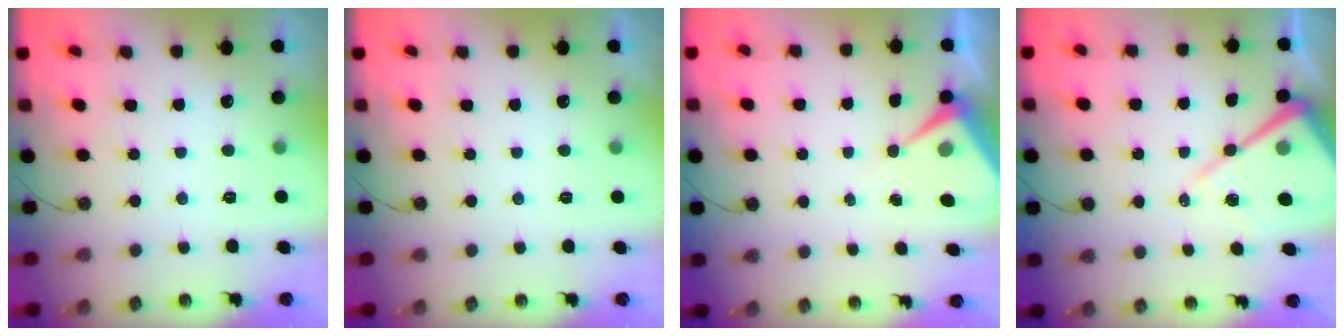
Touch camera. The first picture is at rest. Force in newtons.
{"total": 2.2, "press": 2.2, "slide": 0.4}
{"total": 6.2, "press": 6.2, "slide": 0.9}
{"total": 13.4, "press": 13.4, "slide": 1.5}